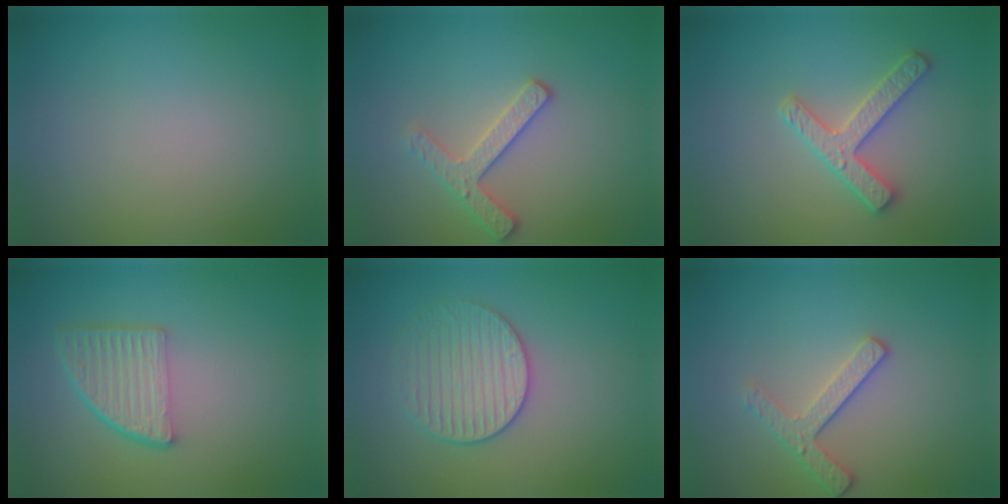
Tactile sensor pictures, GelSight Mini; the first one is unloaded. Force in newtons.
{"total": 2.6, "press": 2.6, "slide": 0.3}
{"total": 2.9, "press": 2.9, "slide": 0.5}
{"total": 4.8, "press": 3.3, "slide": 3.5}
{"total": 3.2, "press": 3.2, "slide": 0.3}
{"total": 2.4, "press": 2.3, "slide": 0.8}